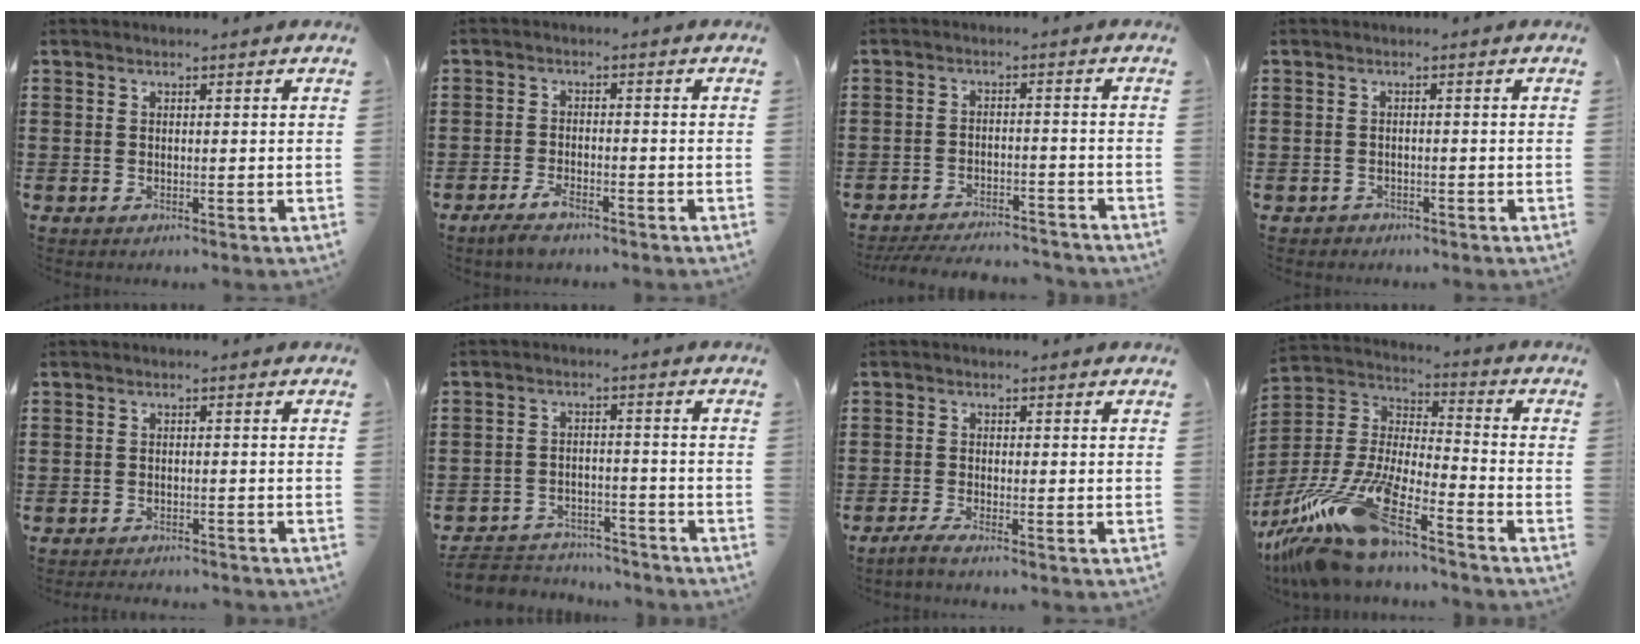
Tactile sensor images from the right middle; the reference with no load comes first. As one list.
[{"total": 3.4, "force": [-2.6, 0.9, 1.9], "torque": [-0.054, -0.003, -0.056]}, {"total": 4.3, "force": [-4.2, 0.3, 0.9], "torque": [-0.022, -0.001, -0.086]}, {"total": 0.9, "force": [-0.8, 0.5, 0.0], "torque": [-0.003, 0.001, -0.018]}, {"total": 1.3, "force": [-1.3, 0.0, 0.0], "torque": [-0.004, 0.001, -0.028]}, {"total": 4.5, "force": [-4.4, 1.1, 0.3], "torque": [-0.020, 0.005, -0.095]}, {"total": 1.5, "force": [-1.1, -0.1, 1.0], "torque": [-0.024, -0.004, -0.023]}, {"total": 15.8, "force": [-12.3, 2.5, 9.6], "torque": [-0.226, 0.005, -0.241]}]